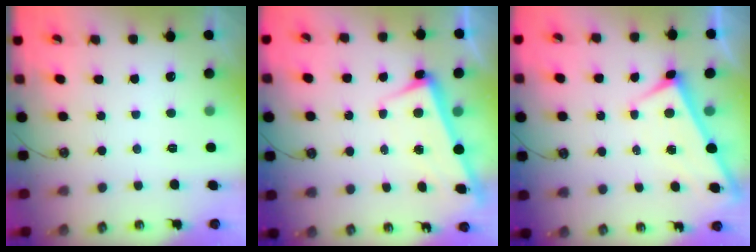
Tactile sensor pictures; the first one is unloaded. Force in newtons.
{"total": 2.5, "press": 2.4, "slide": 0.6}
{"total": 1.7, "press": 1.7, "slide": 0.1}